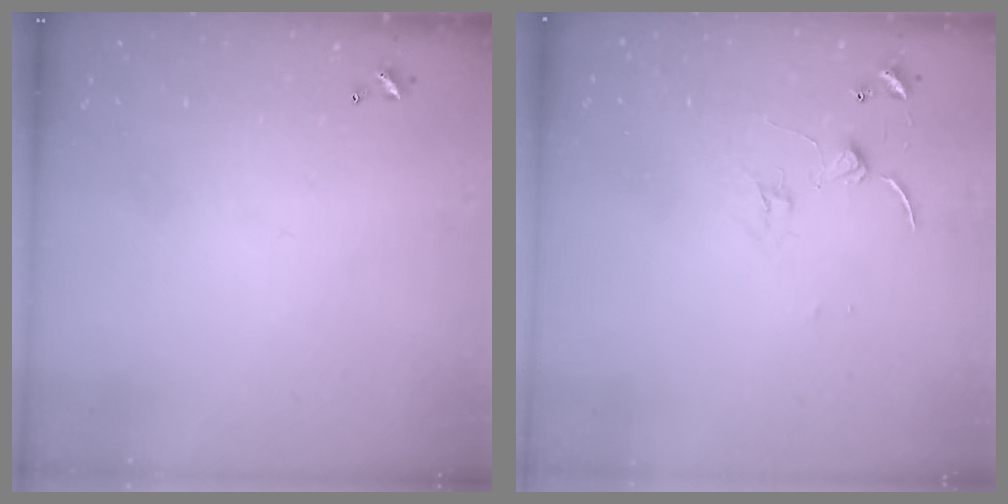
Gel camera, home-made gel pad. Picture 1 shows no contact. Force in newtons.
{"total": 0.6, "press": 0.5, "slide": 0.3}